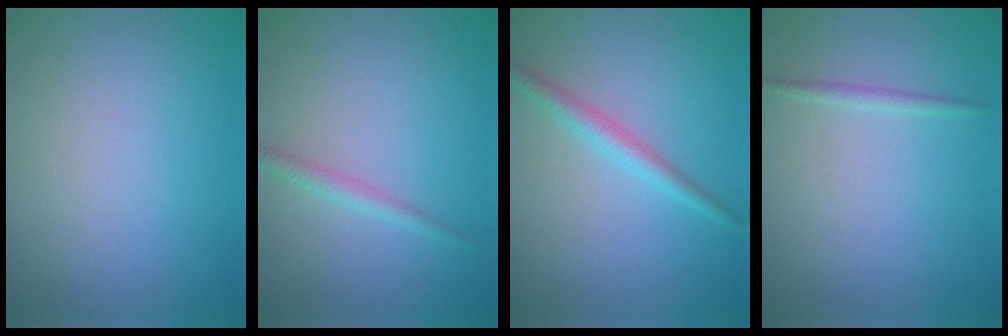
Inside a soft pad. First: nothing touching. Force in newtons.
{"total": 1.4, "press": 1.4, "slide": 0.0}
{"total": 2.1, "press": 2.1, "slide": 0.1}
{"total": 0.8, "press": 0.8, "slide": 0.1}